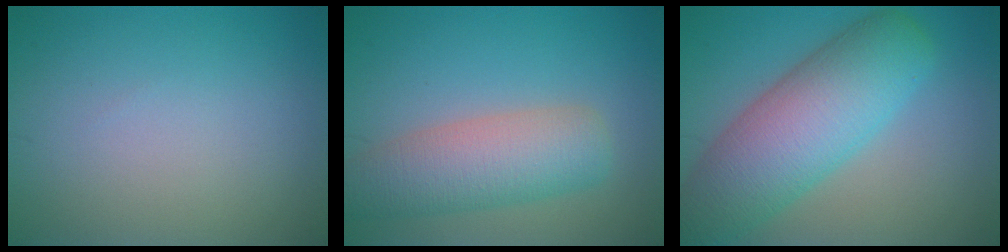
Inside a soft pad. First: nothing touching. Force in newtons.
{"total": 6.2, "press": 6.2, "slide": 0.4}
{"total": 9.5, "press": 9.5, "slide": 0.3}